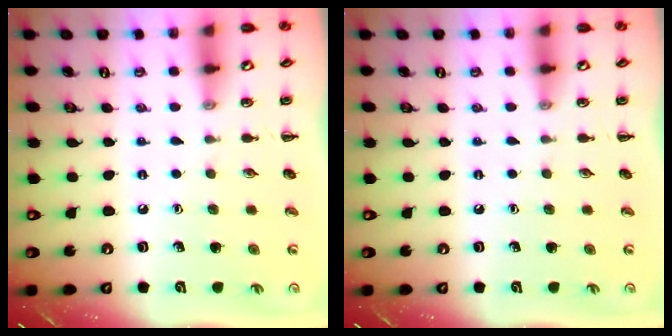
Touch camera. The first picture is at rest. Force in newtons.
{"total": 0.0}